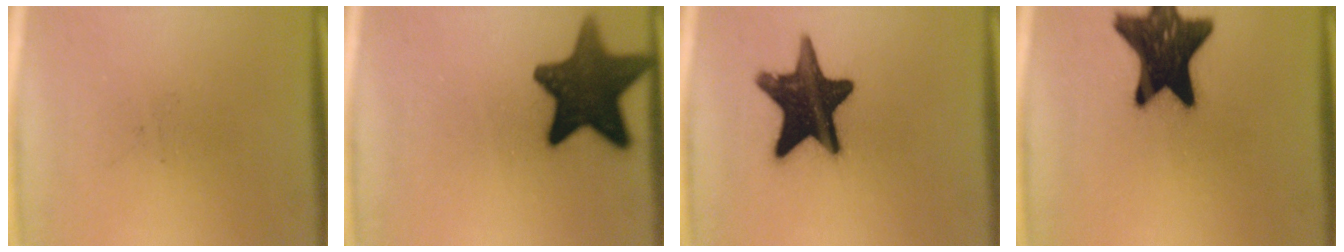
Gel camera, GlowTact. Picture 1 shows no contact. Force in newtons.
{"total": 14.8}
{"total": 16.8}
{"total": 18.2}